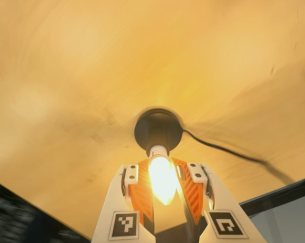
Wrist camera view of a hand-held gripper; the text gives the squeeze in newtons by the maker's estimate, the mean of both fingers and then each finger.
{"total": 14.3, "left": 14.5, "right": 14.1}